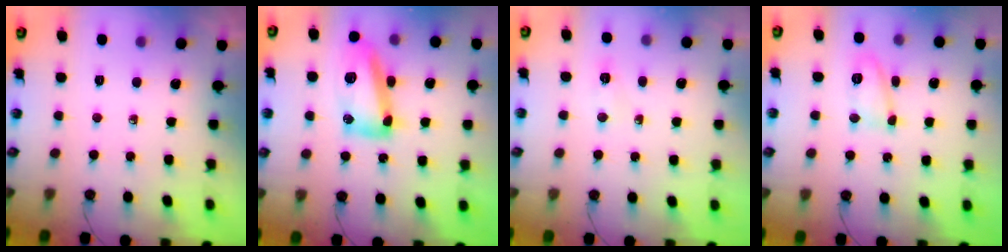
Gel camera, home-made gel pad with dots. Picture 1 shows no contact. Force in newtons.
{"total": 14.3, "press": 14.2, "slide": 1.3}
{"total": 3.7, "press": 3.1, "slide": 2.0}
{"total": 9.5, "press": 9.4, "slide": 0.8}